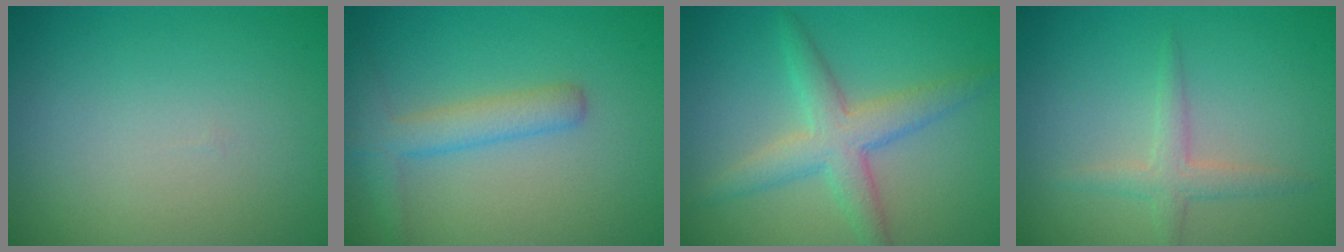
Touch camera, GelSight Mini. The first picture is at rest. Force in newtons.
{"total": 2.9, "press": 2.9, "slide": 0.2}
{"total": 4.1, "press": 4.1, "slide": 0.1}
{"total": 1.9, "press": 1.9, "slide": 0.1}